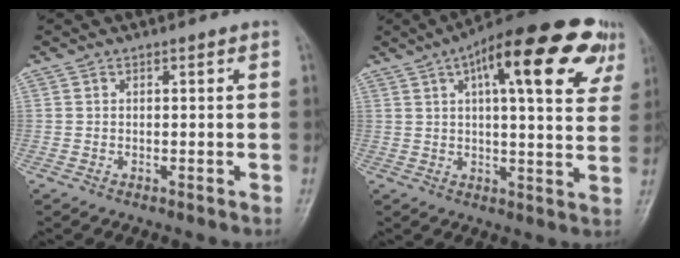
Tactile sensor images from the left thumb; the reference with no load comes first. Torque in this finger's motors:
{"motor_torque": [0.62, 0.76, 1.80, -0.99, 0.26]}